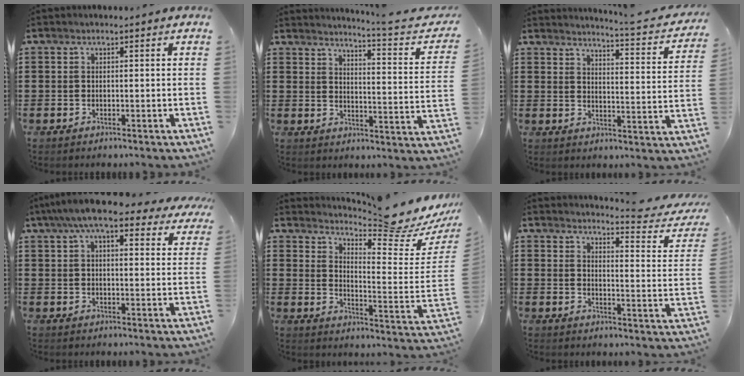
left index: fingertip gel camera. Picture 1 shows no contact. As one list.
[{"total": 4.1, "force": [3.5, -0.7, 2.0], "torque": [-0.042, -0.039, 0.045]}, {"total": 3.7, "force": [3.4, -0.6, 1.5], "torque": [-0.033, -0.037, 0.046]}, {"total": 8.9, "force": [6.8, 2.1, 5.4], "torque": [-0.116, -0.009, 0.122]}, {"total": 7.7, "force": [7.1, -0.9, 2.8], "torque": [-0.056, -0.074, 0.112]}, {"total": 4.8, "force": [4.4, -0.3, 2.0], "torque": [-0.036, -0.033, 0.067]}]